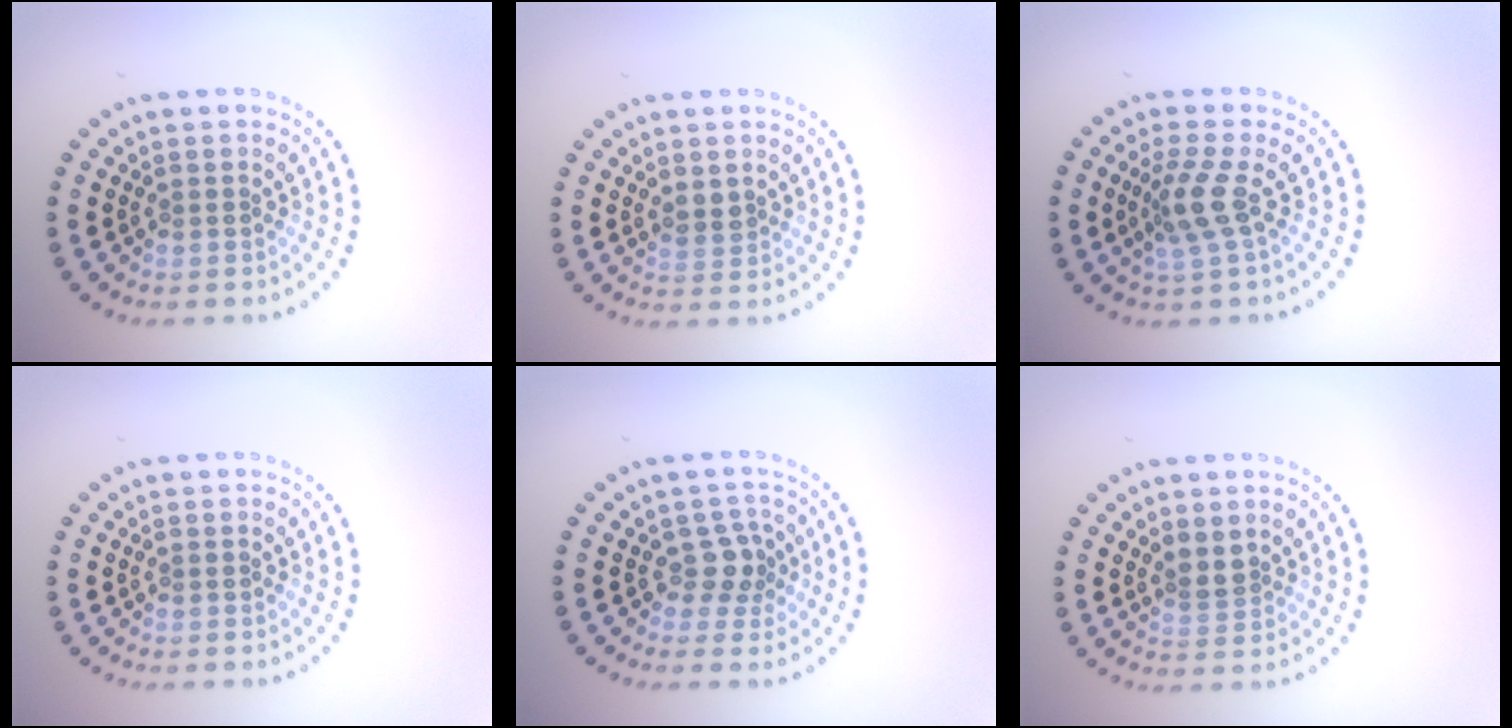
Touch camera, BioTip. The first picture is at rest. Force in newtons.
{"total": 1.2, "press": 1.1, "slide": 0.5}
{"total": 2.9, "press": 2.0, "slide": 2.0}
{"total": 0.0}
{"total": 2.0, "press": 1.6, "slide": 1.3}
{"total": 1.8, "press": 1.3, "slide": 1.2}